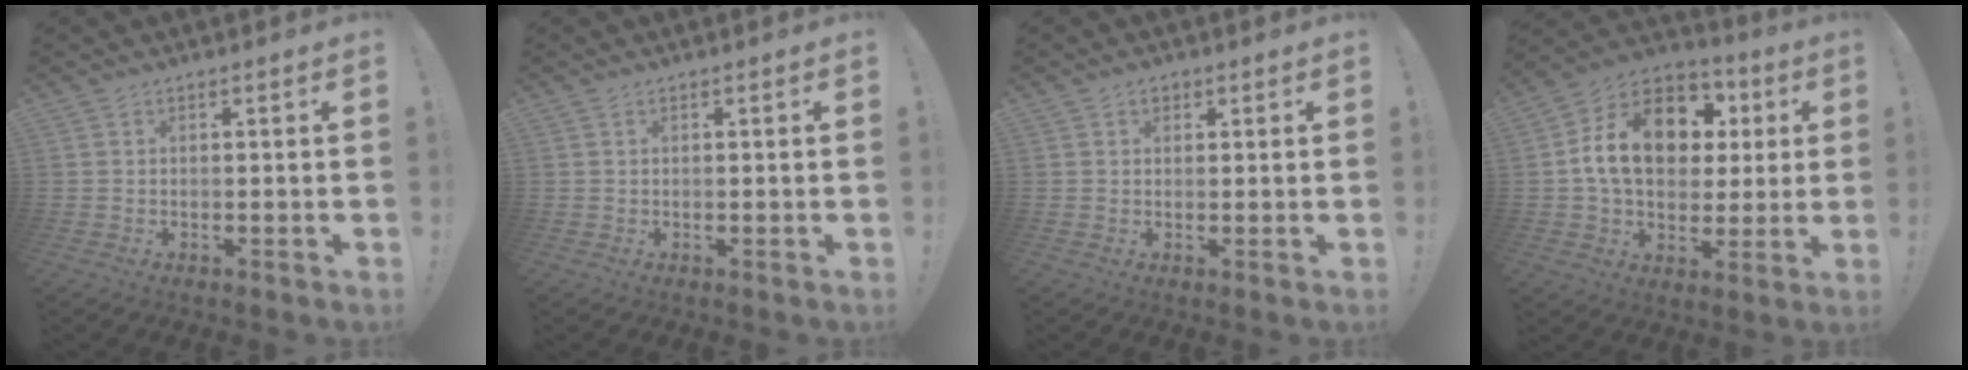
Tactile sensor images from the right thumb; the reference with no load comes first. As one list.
[{"total": 0.0}, {"total": 1.6, "force": [0.6, 1.3, 0.6], "torque": [-0.004, -0.001, 0.010]}, {"total": 18.5, "force": [3.9, 13.6, 11.9], "torque": [-0.174, 0.004, 0.078]}]